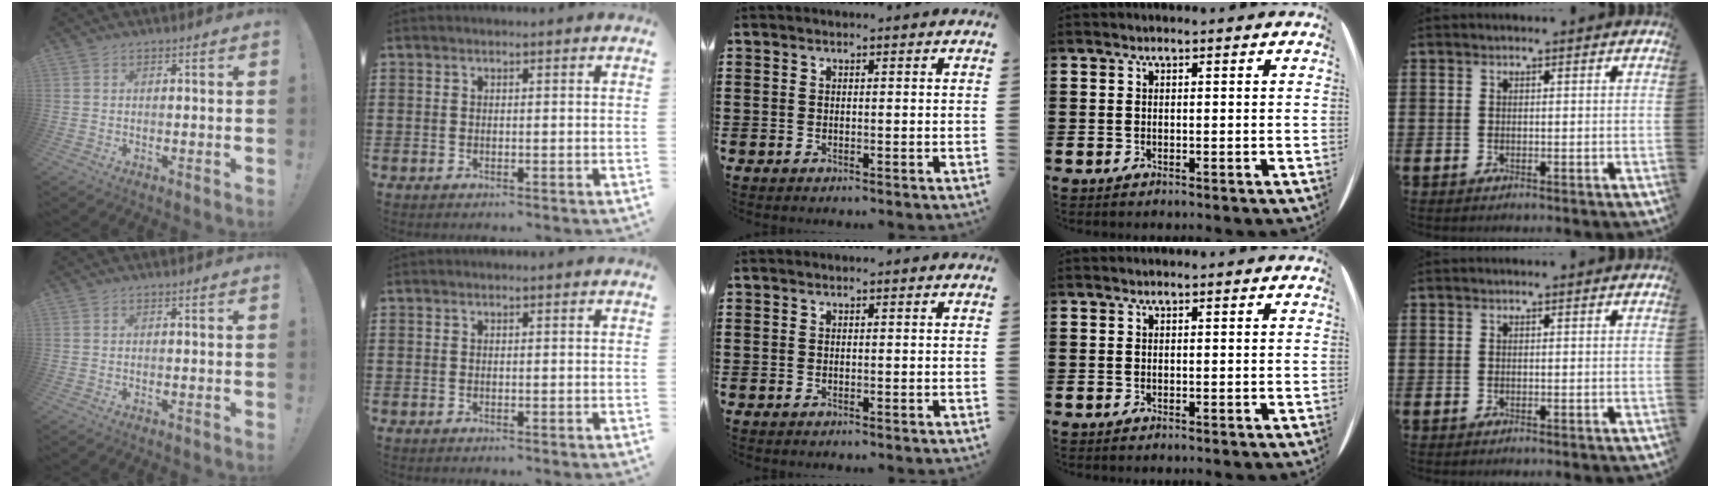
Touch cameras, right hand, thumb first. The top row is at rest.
{}